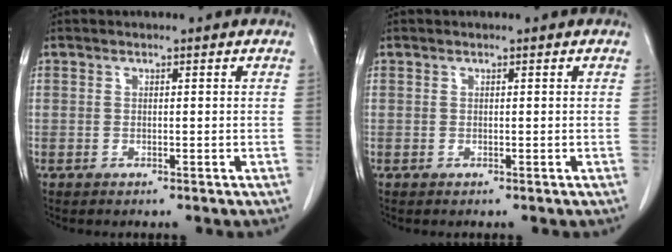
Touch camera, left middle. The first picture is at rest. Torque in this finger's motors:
{"motor_torque": [-0.13, 0.03, -0.10, -0.01]}